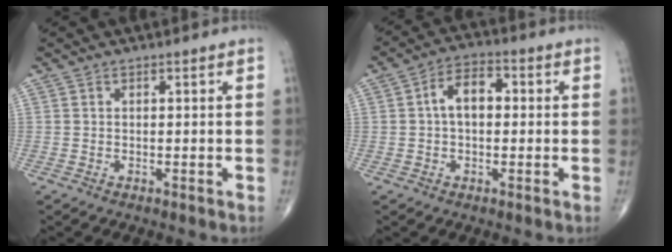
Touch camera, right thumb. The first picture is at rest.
{"total": 6.7, "force": [0.5, 4.1, 5.3], "torque": [-0.079, 0.024, -0.002]}